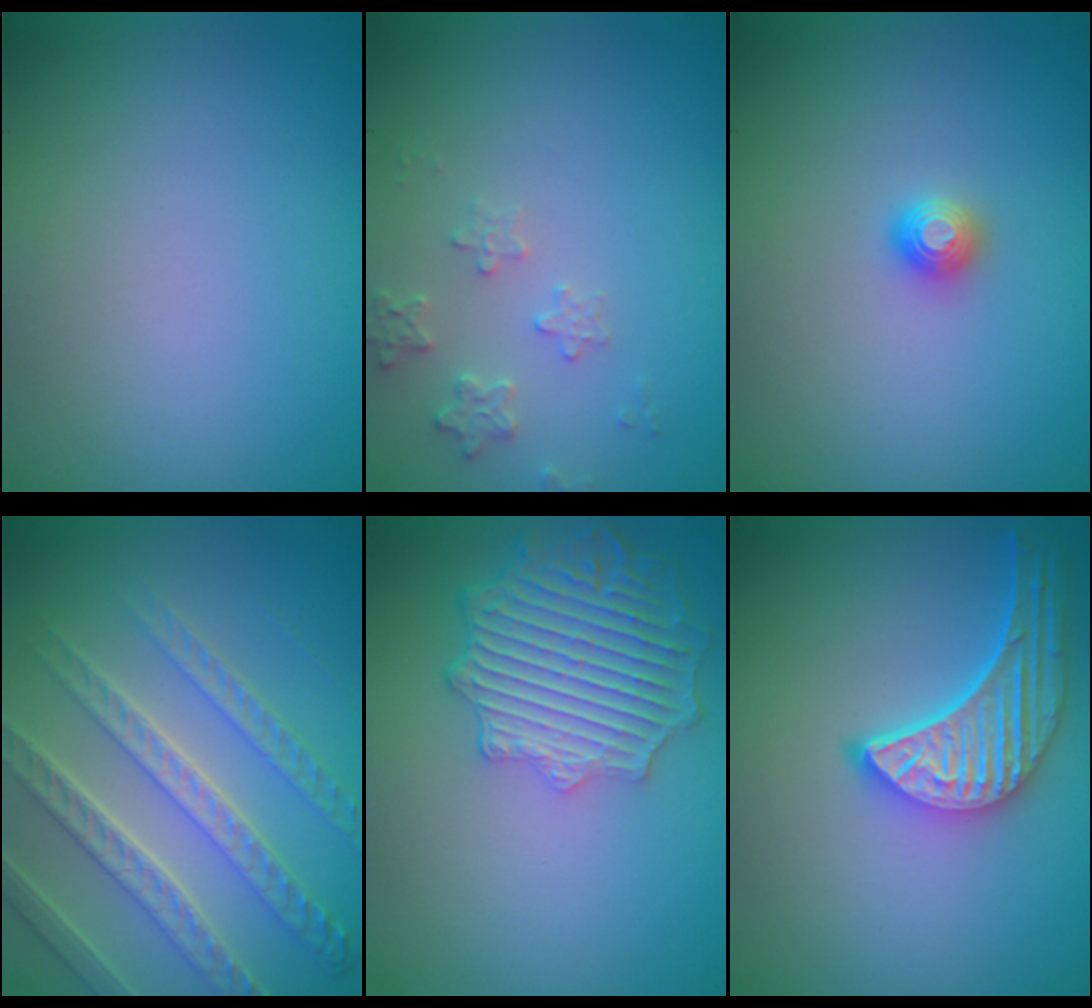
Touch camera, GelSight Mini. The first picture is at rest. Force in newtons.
{"total": 1.9, "press": 1.8, "slide": 0.2}
{"total": 1.2, "press": 1.2, "slide": 0.1}
{"total": 5.1, "press": 4.9, "slide": 1.7}
{"total": 6.3, "press": 5.1, "slide": 3.7}
{"total": 5.5, "press": 4.4, "slide": 3.4}